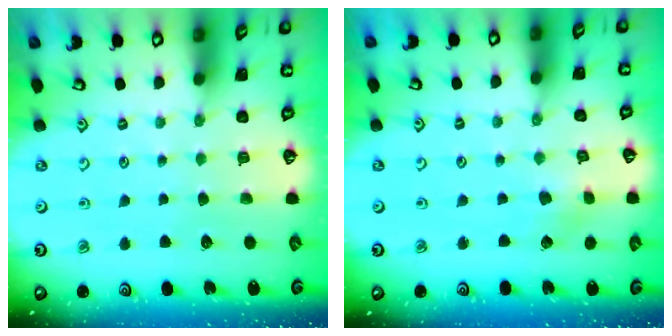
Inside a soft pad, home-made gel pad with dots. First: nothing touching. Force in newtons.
{"total": 2.8, "press": 2.8, "slide": 0.4}